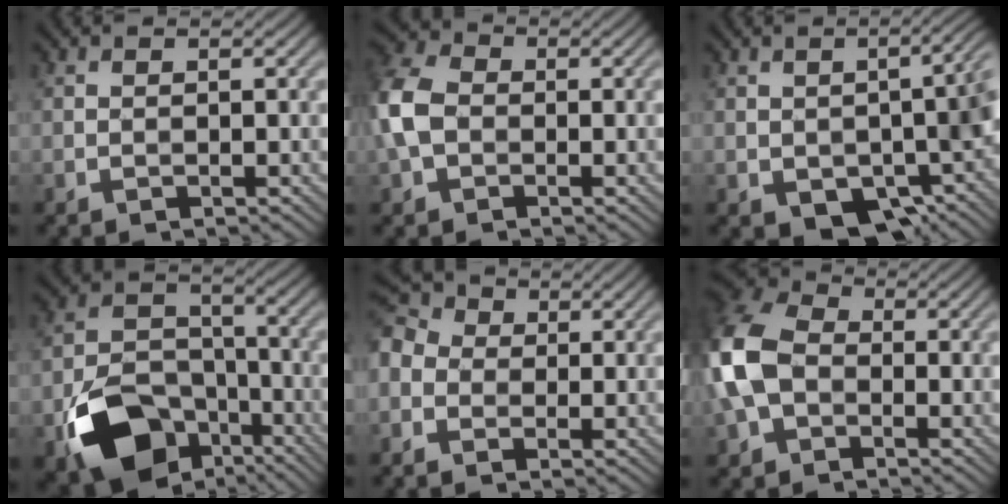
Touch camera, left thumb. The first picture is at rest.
{"total": 7.0, "force": [-0.8, 5.2, 4.6], "torque": [-0.134, 0.006, -0.027]}
{"total": 11.9, "force": [-4.0, 6.3, 9.3], "torque": [-0.125, -0.036, -0.044]}
{"total": 13.5, "force": [-7.2, 8.8, 7.3], "torque": [-0.151, -0.021, -0.138]}
{"total": 6.7, "force": [-1.2, 5.6, 3.6], "torque": [-0.120, 0.004, -0.037]}
{"total": 11.5, "force": [-1.6, 8.2, 7.9], "torque": [-0.227, -0.003, -0.048]}